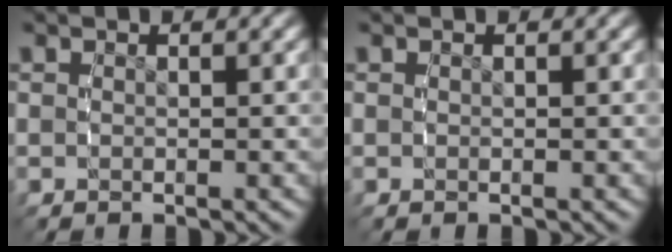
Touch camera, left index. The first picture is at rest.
{"total": 0.0}